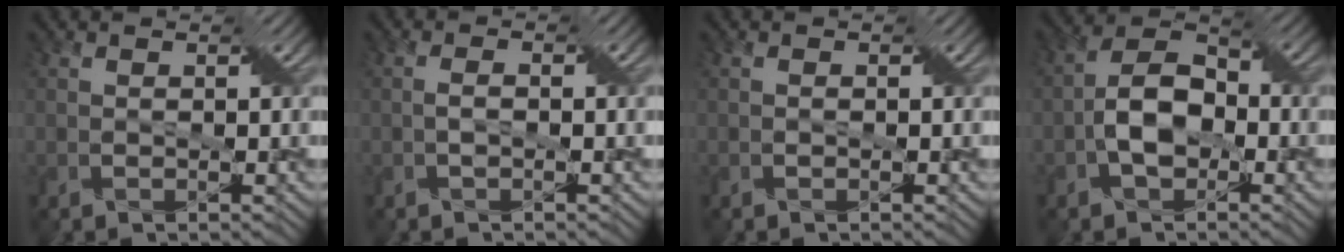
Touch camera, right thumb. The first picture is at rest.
{"total": 1.0, "force": [-0.5, 0.1, 0.9], "torque": [-0.018, 0.005, -0.013]}
{"total": 0.0}
{"total": 6.4, "force": [-1.8, 4.1, 4.5], "torque": [-0.082, 0.011, -0.042]}